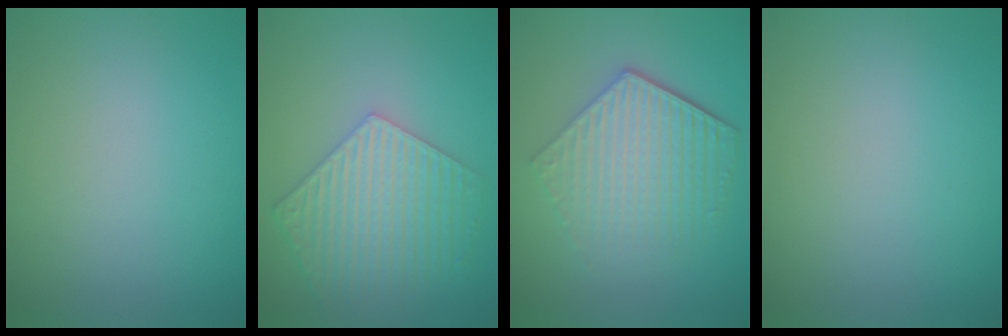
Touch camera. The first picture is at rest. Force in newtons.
{"total": 5.8, "press": 4.6, "slide": 3.6}
{"total": 6.1, "press": 4.4, "slide": 4.2}
{"total": 0.0}